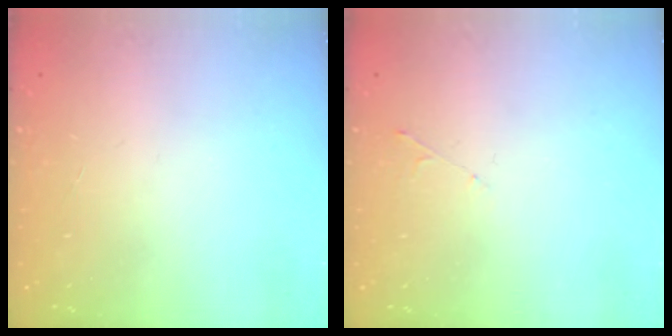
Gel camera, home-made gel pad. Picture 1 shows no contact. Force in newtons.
{"total": 3.0, "press": 3.0, "slide": 0.5}